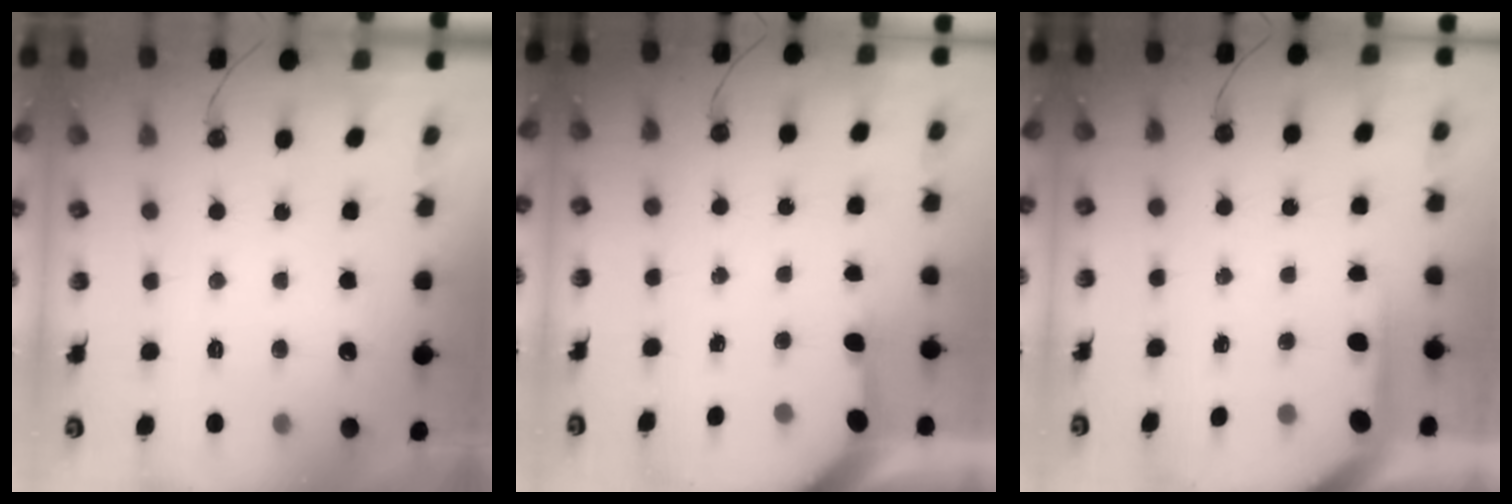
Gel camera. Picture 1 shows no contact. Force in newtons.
{"total": 3.5, "press": 3.5, "slide": 0.3}
{"total": 3.5, "press": 3.5, "slide": 0.4}